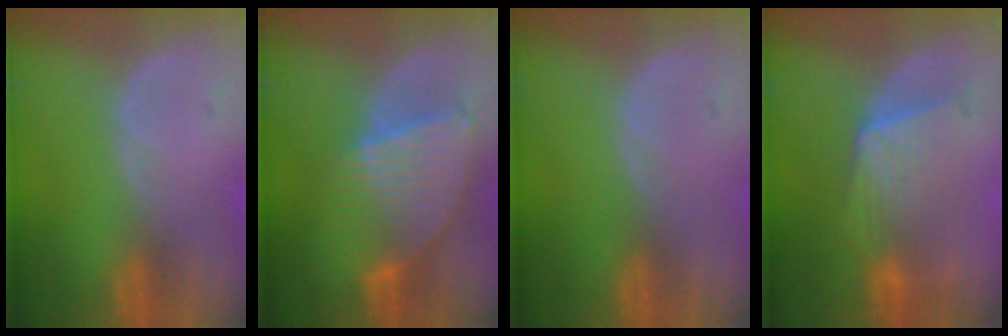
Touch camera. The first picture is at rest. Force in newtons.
{"total": 8.7, "press": 7.5, "slide": 4.3}
{"total": 0.0}
{"total": 7.4, "press": 7.4, "slide": 0.4}